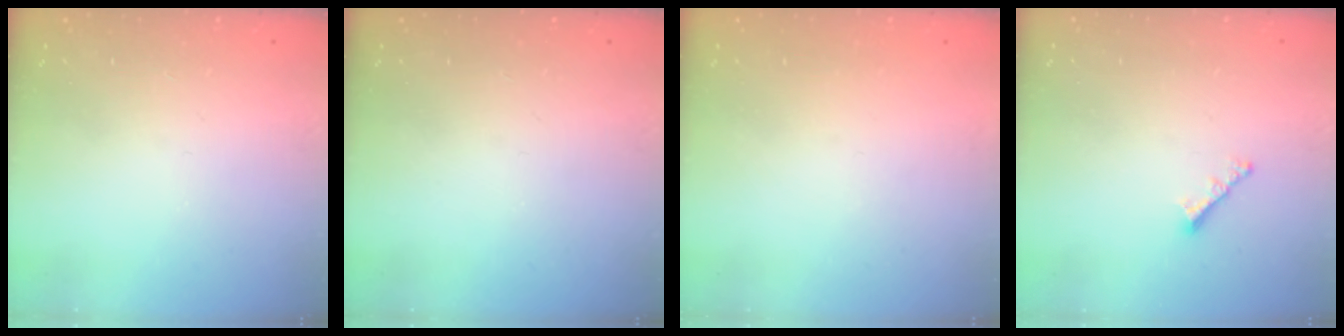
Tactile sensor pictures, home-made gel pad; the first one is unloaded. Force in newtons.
{"total": 0.0}
{"total": 1.6, "press": 1.6, "slide": 0.2}
{"total": 2.2, "press": 2.2, "slide": 0.5}